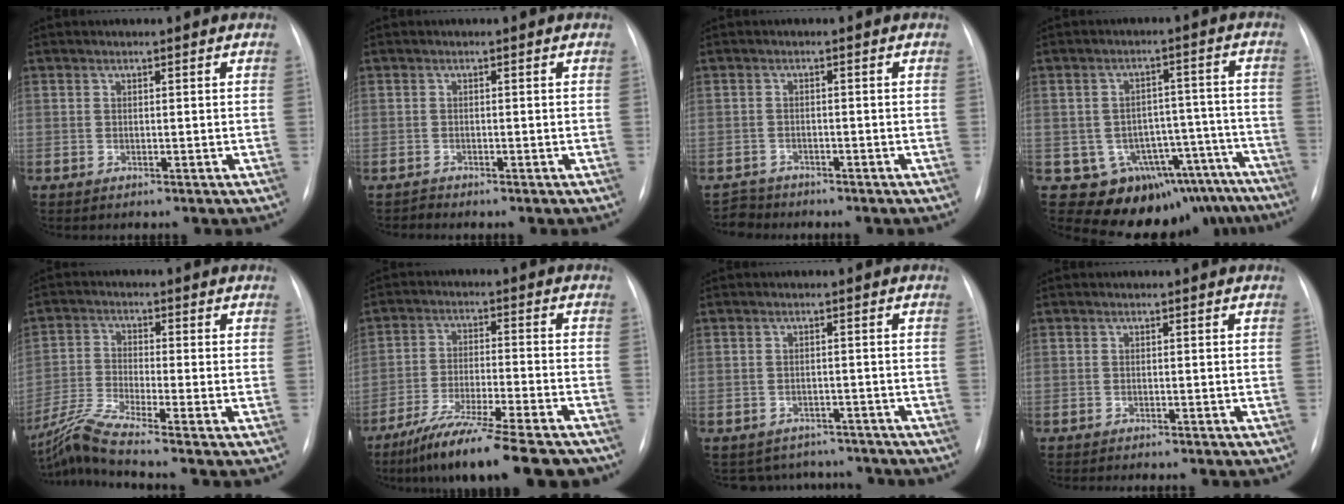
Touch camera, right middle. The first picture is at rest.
{"total": 0.6, "force": [-0.6, 0.0, -0.2], "torque": [0.000, -0.004, -0.012]}
{"total": 2.8, "force": [-2.5, 0.7, -1.1], "torque": [0.017, -0.006, -0.046]}
{"total": 15.0, "force": [-12.0, 8.7, 2.3], "torque": [-0.001, 0.063, -0.139]}
{"total": 7.9, "force": [-6.5, -2.1, 3.9], "torque": [-0.090, -0.024, -0.126]}
{"total": 16.9, "force": [-13.7, 1.3, 9.8], "torque": [-0.149, -0.026, -0.220]}
{"total": 7.3, "force": [-6.7, 2.9, 0.0], "torque": [0.005, 0.021, -0.078]}
{"total": 4.8, "force": [-4.2, 0.6, 2.2], "torque": [-0.021, -0.007, -0.051]}